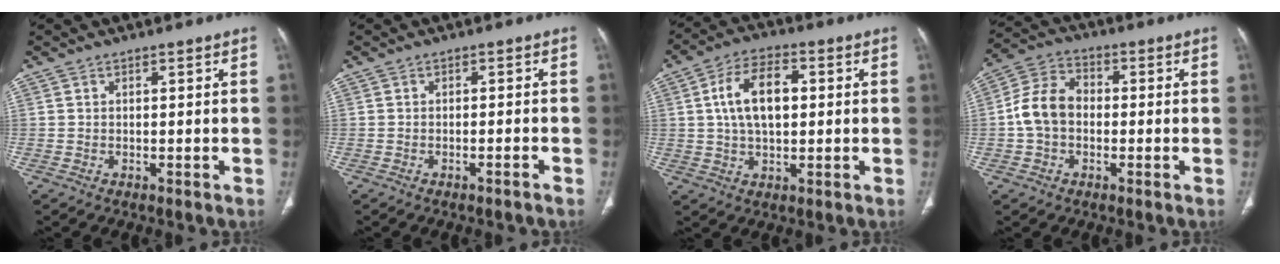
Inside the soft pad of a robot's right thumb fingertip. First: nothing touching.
{"total": 1.6, "force": [-1.2, -0.2, 1.0], "torque": [-0.023, 0.010, -0.013]}
{"total": 10.5, "force": [1.5, 5.8, 8.6], "torque": [-0.150, 0.012, 0.024]}
{"total": 8.9, "force": [-0.8, 6.6, 5.8], "torque": [-0.105, 0.030, -0.026]}